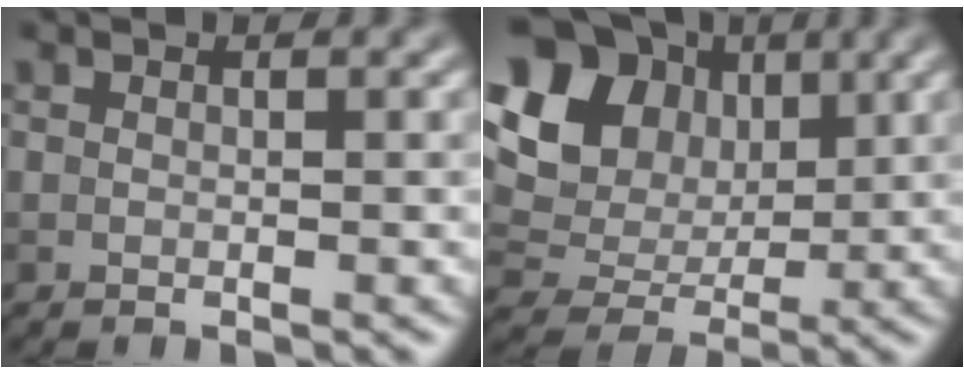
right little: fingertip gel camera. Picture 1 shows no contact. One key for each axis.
{"total": 13.0, "fx": 4.1, "fy": 10.1, "fz": 7.0, "tx": -0.167, "ty": 0.041, "tz": 0.068}